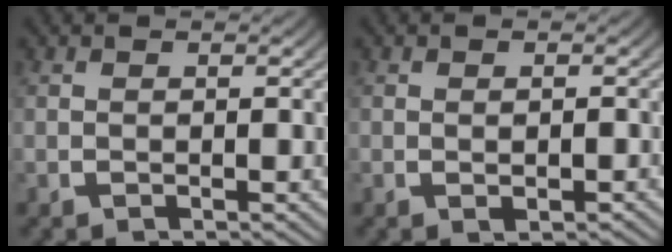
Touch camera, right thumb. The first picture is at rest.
{"total": 1.4, "force": [-0.4, 0.9, 0.9], "torque": [-0.016, -0.006, -0.006]}